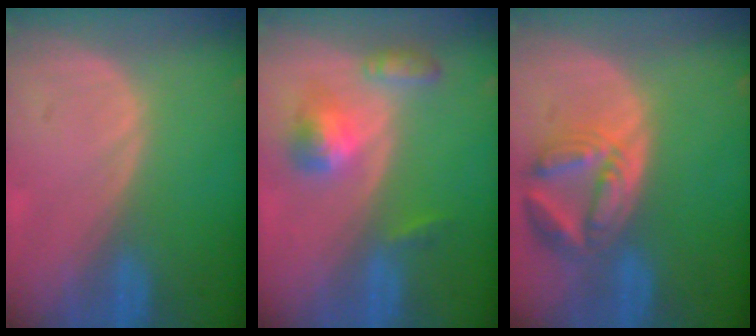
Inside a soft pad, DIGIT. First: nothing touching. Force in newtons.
{"total": 5.6, "press": 5.1, "slide": 2.4}
{"total": 8.0, "press": 7.1, "slide": 3.7}